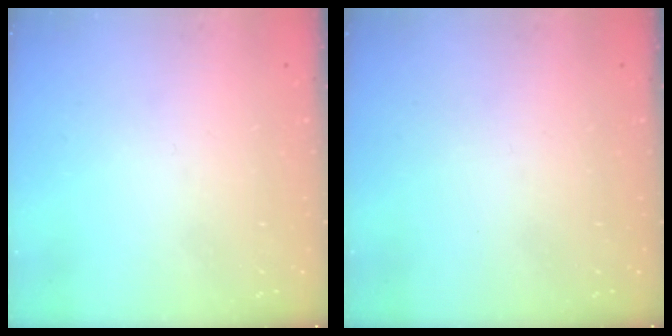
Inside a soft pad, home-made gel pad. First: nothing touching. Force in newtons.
{"total": 0.0}